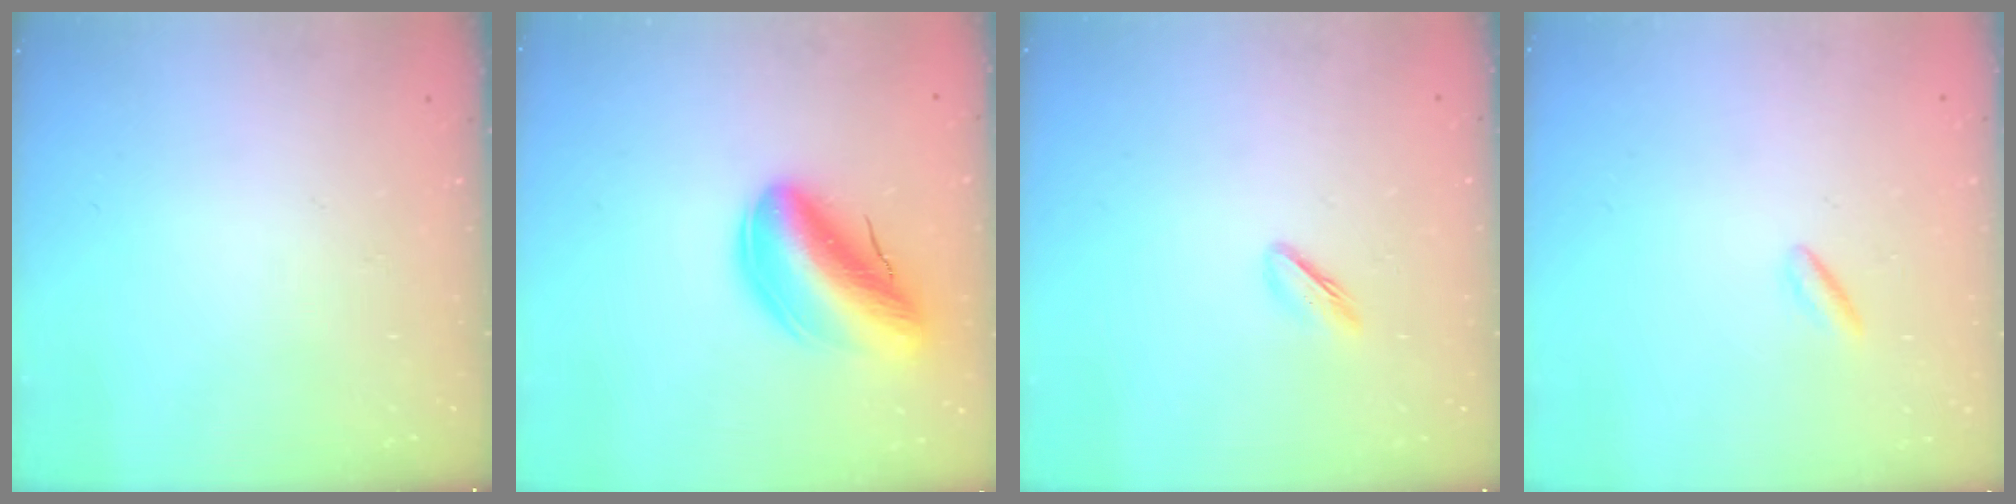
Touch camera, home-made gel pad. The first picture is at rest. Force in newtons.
{"total": 17.5, "press": 17.1, "slide": 4.1}
{"total": 3.5, "press": 3.3, "slide": 1.0}
{"total": 0.8, "press": 0.5, "slide": 0.6}